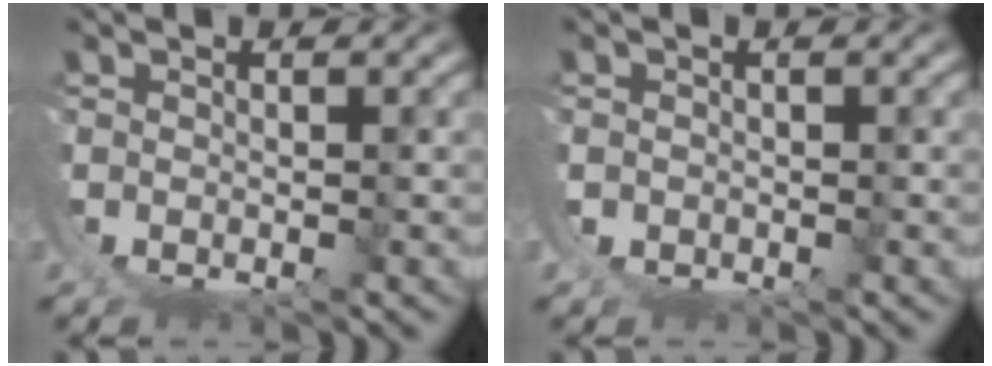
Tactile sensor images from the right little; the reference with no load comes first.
{"total": 1.0, "force": [0.6, 0.8, -0.2], "torque": [-0.012, 0.000, 0.009]}